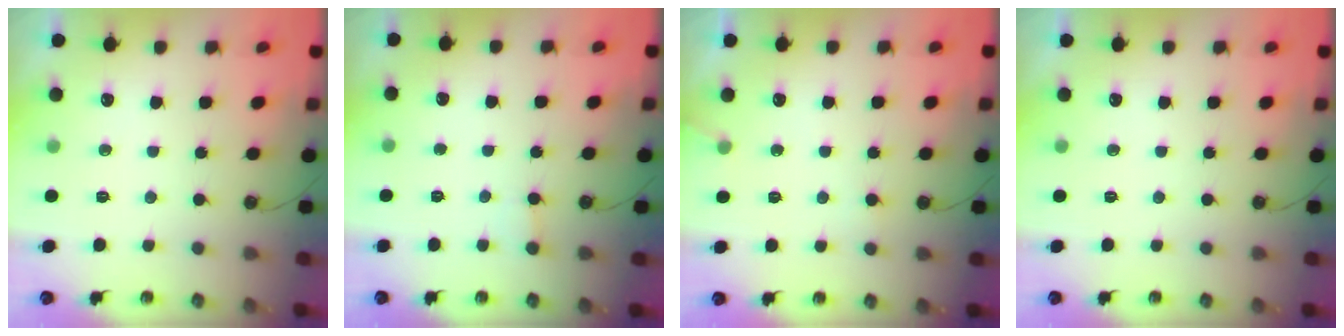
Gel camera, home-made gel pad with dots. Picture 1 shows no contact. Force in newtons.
{"total": 1.9, "press": 1.9, "slide": 0.3}
{"total": 6.3, "press": 6.3, "slide": 0.4}
{"total": 0.0}